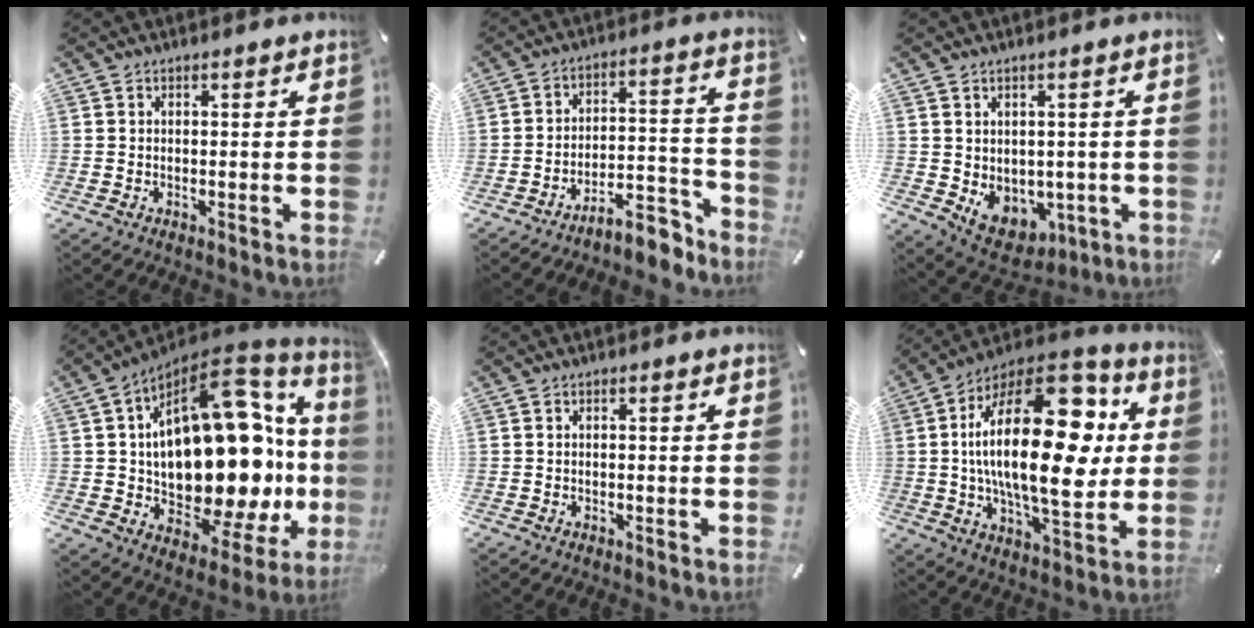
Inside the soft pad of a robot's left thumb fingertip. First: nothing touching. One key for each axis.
{"total": 9.9, "fx": -7.6, "fy": 4.2, "fz": 4.8, "tx": -0.043, "ty": 0.043, "tz": -0.133}
{"total": 6.9, "fx": 0.3, "fy": 6.4, "fz": 2.6, "tx": -0.035, "ty": -0.018, "tz": 0.012}
{"total": 28.2, "fx": 2.5, "fy": 15.4, "fz": 23.5, "tx": -0.385, "ty": -0.065, "tz": 0.059}
{"total": 0.8, "fx": -0.1, "fy": 0.3, "fz": 0.7, "tx": -0.013, "ty": 0.000, "tz": -0.002}
{"total": 32.6, "fx": 4.6, "fy": 15.9, "fz": 28.2, "tx": -0.502, "ty": -0.023, "tz": 0.073}